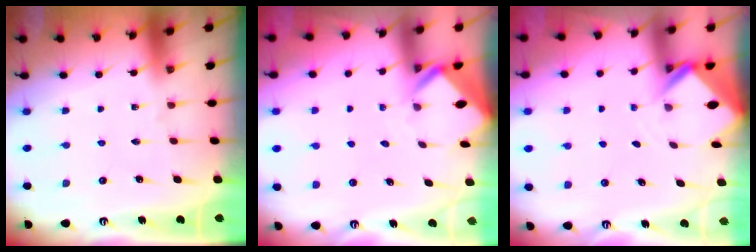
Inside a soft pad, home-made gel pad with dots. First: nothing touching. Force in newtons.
{"total": 2.8, "press": 2.8, "slide": 0.2}
{"total": 2.7, "press": 2.7, "slide": 0.2}